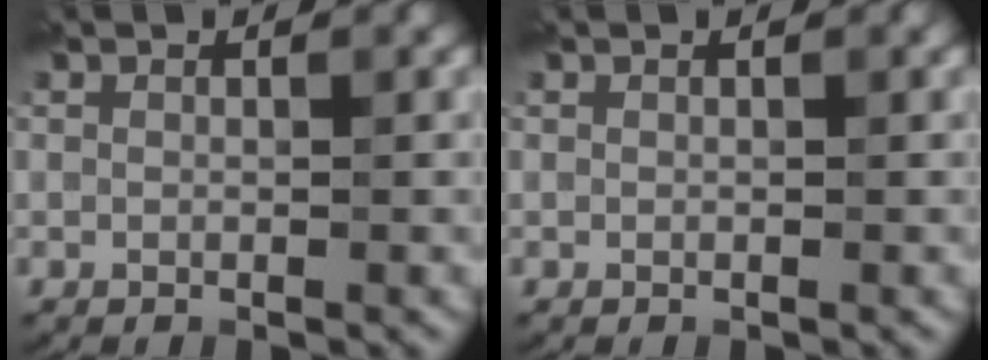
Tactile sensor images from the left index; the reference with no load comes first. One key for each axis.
{"total": 0.0}